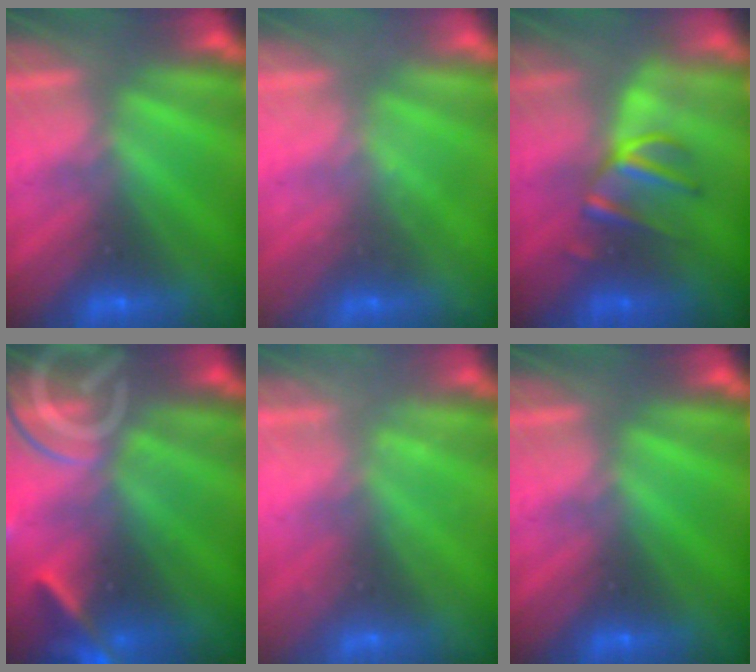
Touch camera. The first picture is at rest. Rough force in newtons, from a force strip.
{"total": 2.4}
{"total": 3.1}
{"total": 9.1}
{"total": 2.2}
{"total": 0.0}